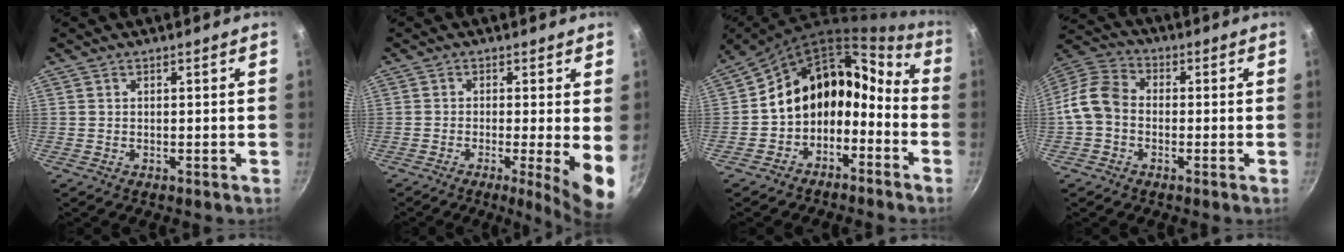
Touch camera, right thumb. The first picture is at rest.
{"total": 8.5, "force": [-1.4, 1.1, 8.3], "torque": [-0.107, -0.008, -0.021]}
{"total": 15.0, "force": [-4.8, 11.7, 8.1], "torque": [-0.093, 0.103, -0.090]}
{"total": 8.9, "force": [-1.6, 6.8, 5.5], "torque": [-0.092, 0.032, -0.054]}